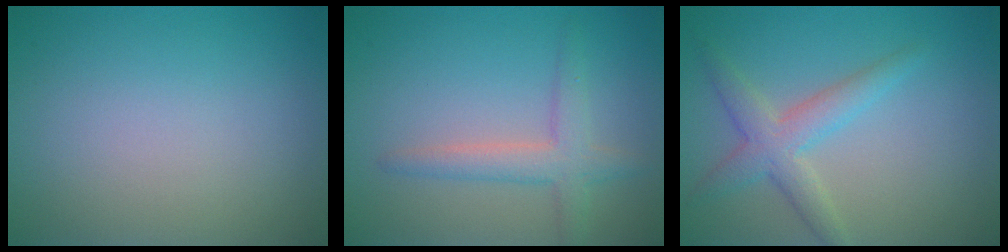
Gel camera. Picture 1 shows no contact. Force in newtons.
{"total": 3.0, "press": 3.0, "slide": 0.1}
{"total": 3.5, "press": 3.5, "slide": 0.1}